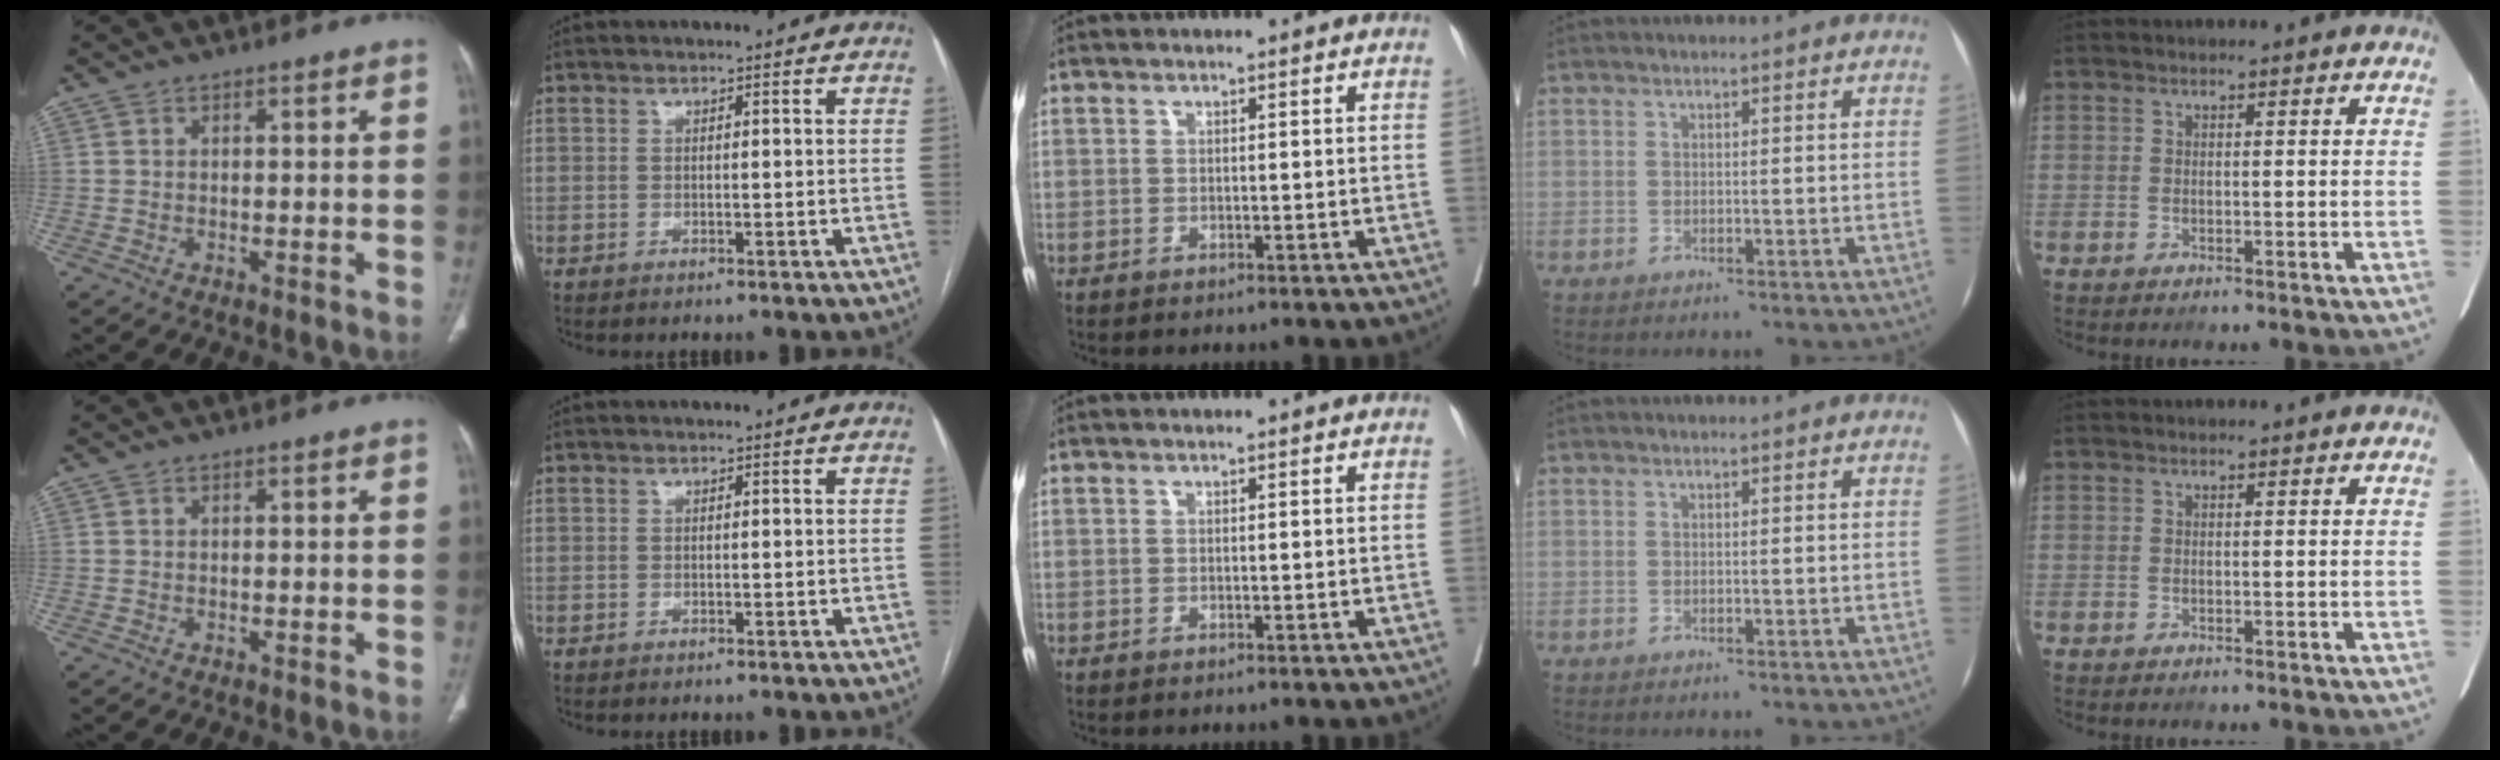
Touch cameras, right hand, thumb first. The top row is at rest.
{}